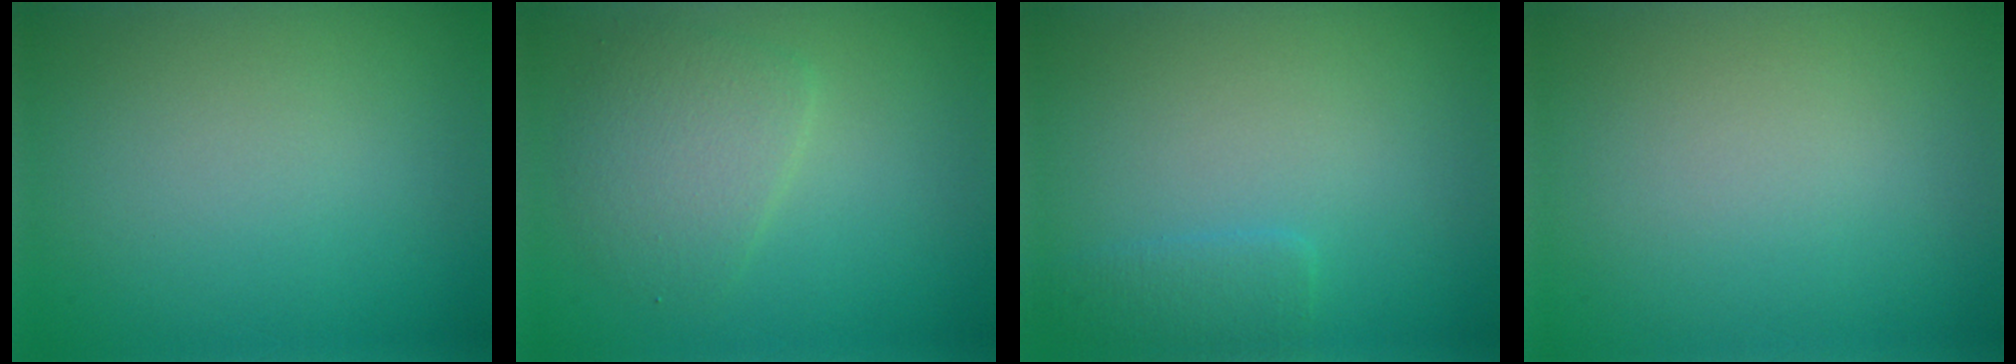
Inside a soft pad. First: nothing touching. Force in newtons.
{"total": 3.1, "press": 3.1, "slide": 0.1}
{"total": 1.6, "press": 1.6, "slide": 0.0}
{"total": 0.0}